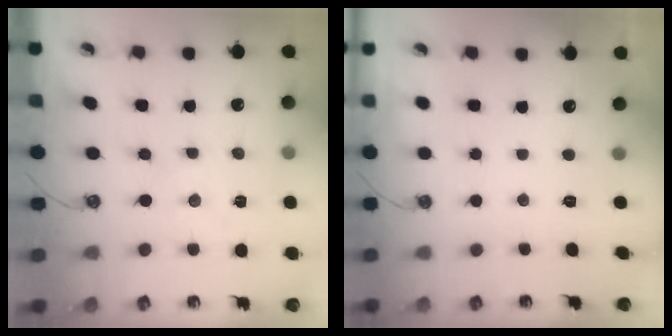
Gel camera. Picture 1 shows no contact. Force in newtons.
{"total": 0.0}